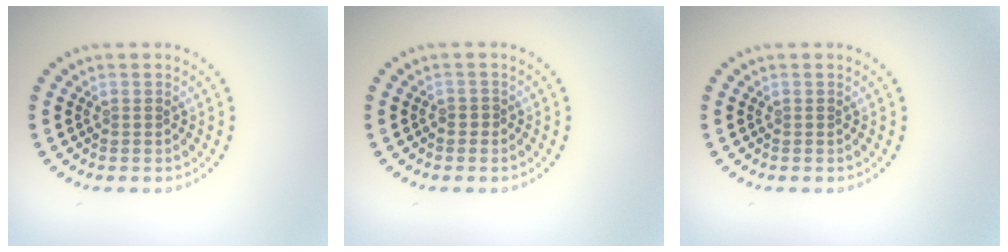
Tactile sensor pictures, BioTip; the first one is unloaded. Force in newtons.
{"total": 0.5, "press": 0.4, "slide": 0.4}
{"total": 0.0}